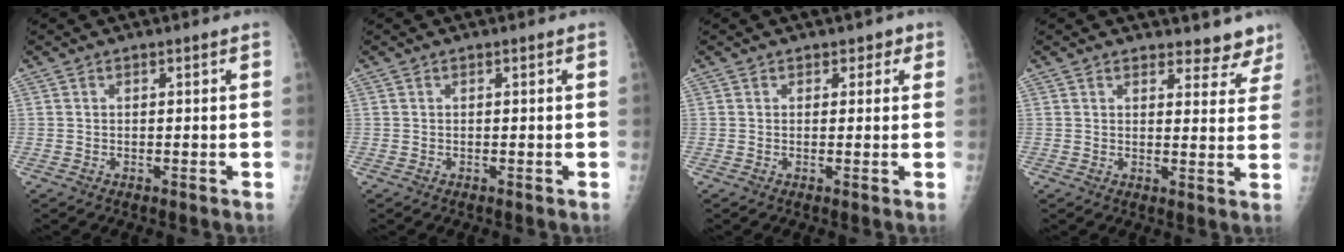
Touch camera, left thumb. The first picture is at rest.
{"total": 0.0}
{"total": 1.8, "force": [1.0, 1.4, 0.6], "torque": [0.019, -0.002, 0.006]}
{"total": 6.6, "force": [6.1, 2.4, 0.8], "torque": [0.029, -0.037, 0.056]}